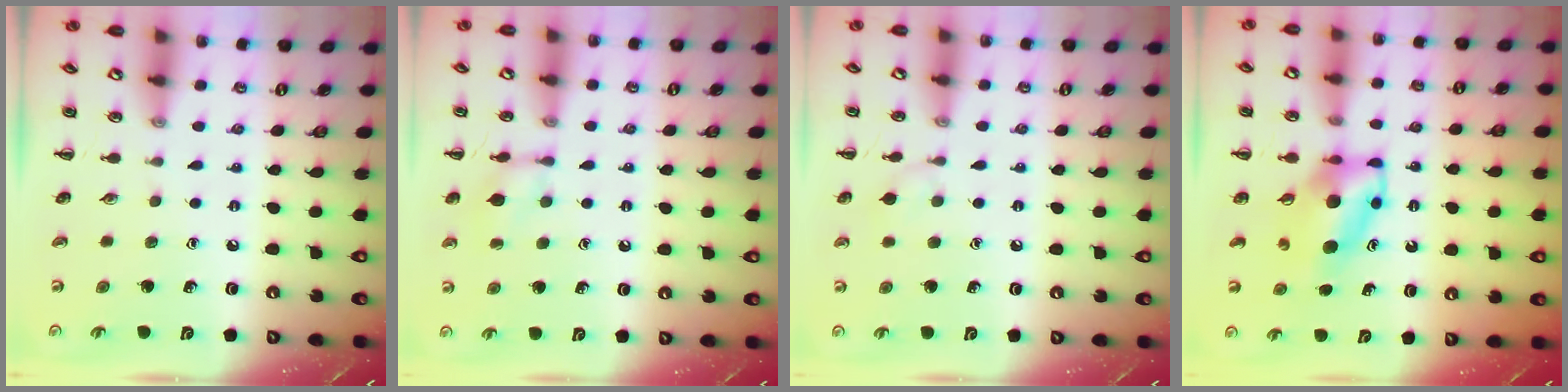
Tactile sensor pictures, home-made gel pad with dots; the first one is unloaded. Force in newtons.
{"total": 9.0, "press": 8.9, "slide": 1.5}
{"total": 5.2, "press": 4.8, "slide": 1.9}
{"total": 6.3, "press": 6.2, "slide": 1.0}